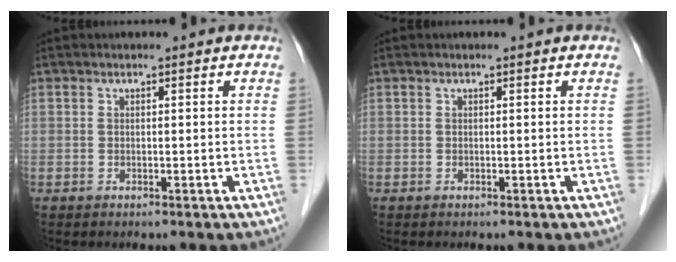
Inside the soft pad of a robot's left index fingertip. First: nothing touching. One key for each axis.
{"total": 0.0}